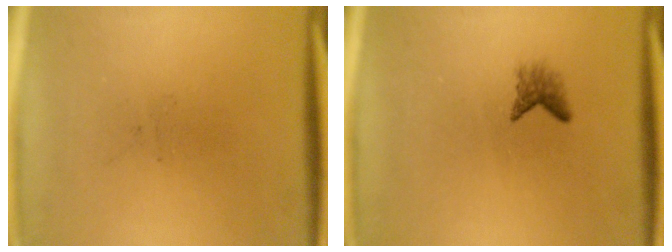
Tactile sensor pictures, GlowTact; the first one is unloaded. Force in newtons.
{"total": 1.6}